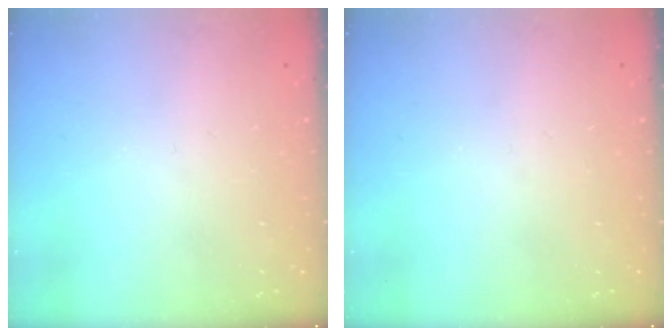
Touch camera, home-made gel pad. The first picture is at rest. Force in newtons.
{"total": 0.0}